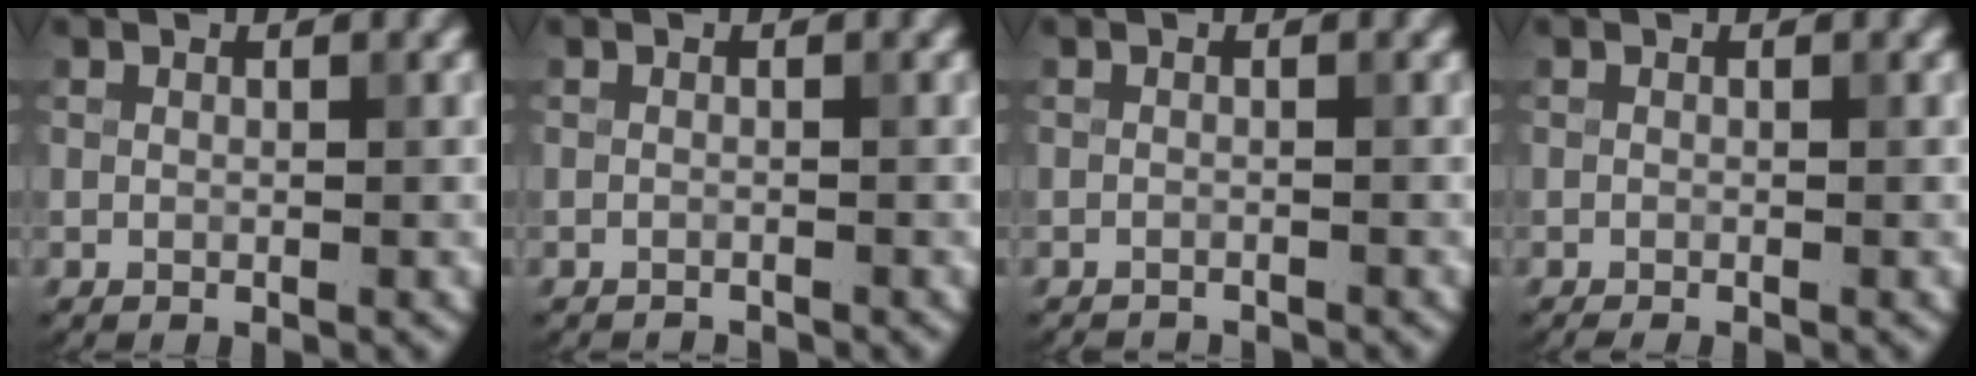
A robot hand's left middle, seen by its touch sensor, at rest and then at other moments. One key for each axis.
{"total": 1.1, "fx": -1.1, "fy": 0.1, "fz": 0.0, "tx": 0.003, "ty": -0.005, "tz": -0.021}
{"total": 2.0, "fx": -2.0, "fy": 0.1, "fz": 0.2, "tx": 0.004, "ty": -0.009, "tz": -0.029}
{"total": 0.6, "fx": -0.5, "fy": 0.0, "fz": 0.3, "tx": -0.003, "ty": -0.004, "tz": -0.010}